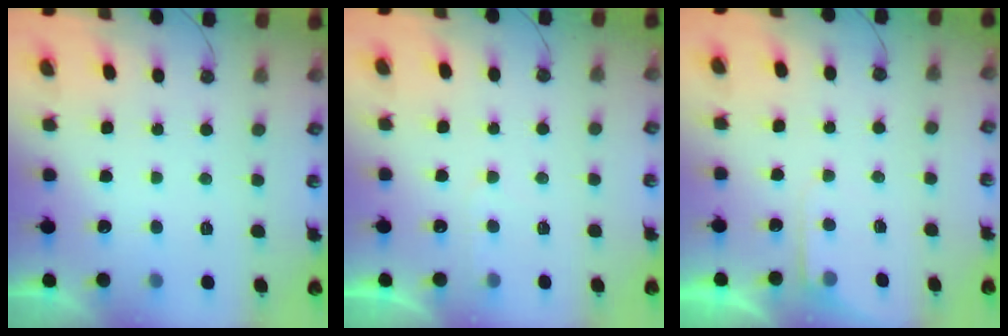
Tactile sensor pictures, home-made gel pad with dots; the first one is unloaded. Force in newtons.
{"total": 3.6, "press": 3.5, "slide": 0.4}
{"total": 4.5, "press": 4.4, "slide": 0.6}